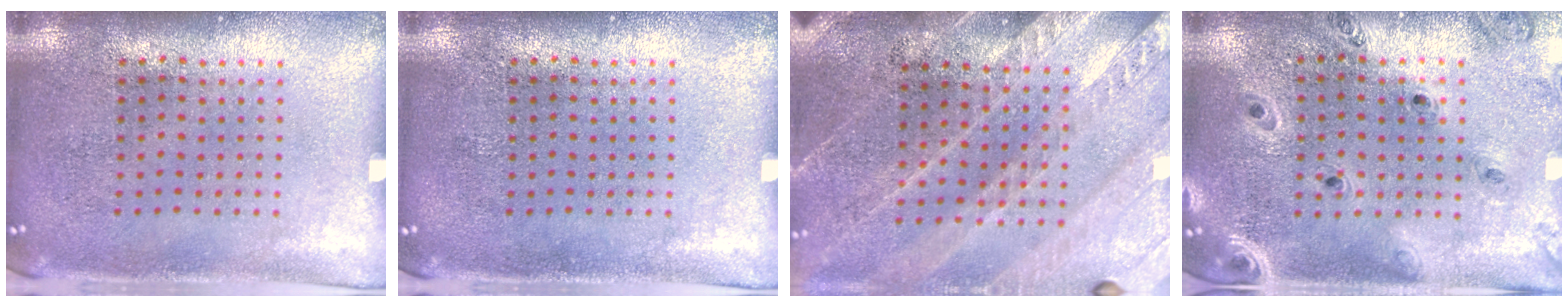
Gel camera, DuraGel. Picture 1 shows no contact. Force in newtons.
{"total": 0.0}
{"total": 2.9, "press": 2.6, "slide": 1.4}
{"total": 0.9, "press": 0.9, "slide": 0.1}